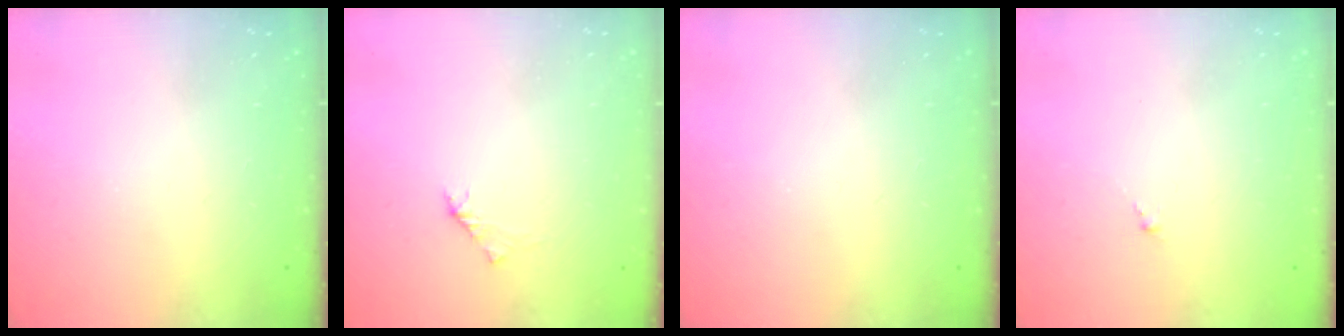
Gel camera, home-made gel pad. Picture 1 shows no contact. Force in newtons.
{"total": 1.6, "press": 1.4, "slide": 0.6}
{"total": 0.0}
{"total": 0.5, "press": 0.4, "slide": 0.4}